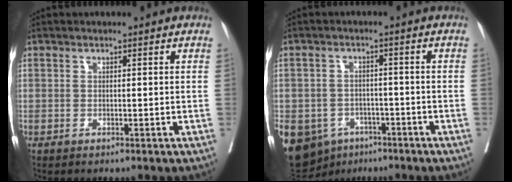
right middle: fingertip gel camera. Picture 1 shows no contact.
{"total": 15.7, "force": [-7.8, 12.3, 5.9], "torque": [-0.162, 0.006, -0.099]}